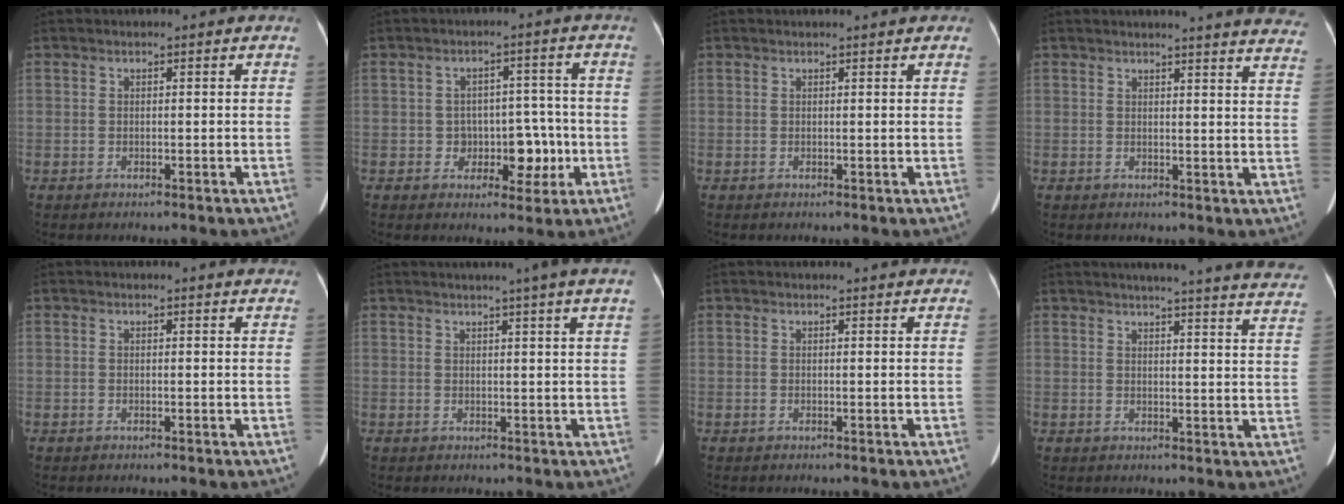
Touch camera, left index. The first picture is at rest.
{"total": 5.7, "force": [-1.6, 4.2, 3.5], "torque": [-0.035, 0.023, -0.015]}
{"total": 3.8, "force": [3.5, 0.6, 1.5], "torque": [-0.019, 0.015, 0.030]}
{"total": 18.2, "force": [17.3, 0.9, 5.6], "torque": [-0.057, -0.073, 0.177]}
{"total": 5.0, "force": [4.9, 0.3, 1.0], "torque": [-0.007, 0.000, 0.033]}
{"total": 6.2, "force": [5.0, -1.4, 3.4], "torque": [-0.040, 0.006, 0.050]}
{"total": 5.0, "force": [4.9, 0.3, 1.3], "torque": [-0.013, 0.012, 0.042]}
{"total": 25.7, "force": [24.0, 1.1, 9.3], "torque": [-0.120, -0.076, 0.262]}